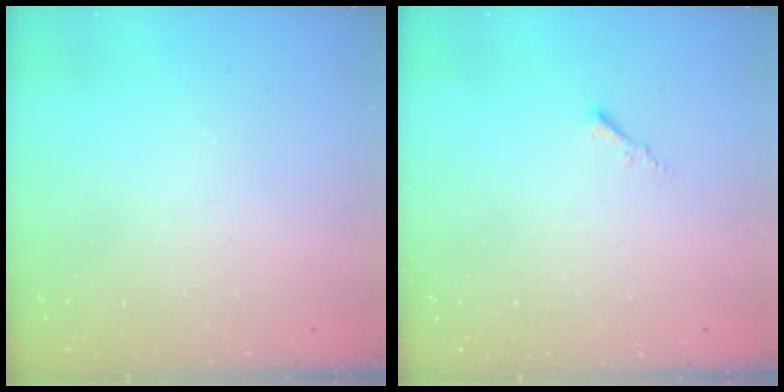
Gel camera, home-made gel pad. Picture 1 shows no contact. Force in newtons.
{"total": 0.0}